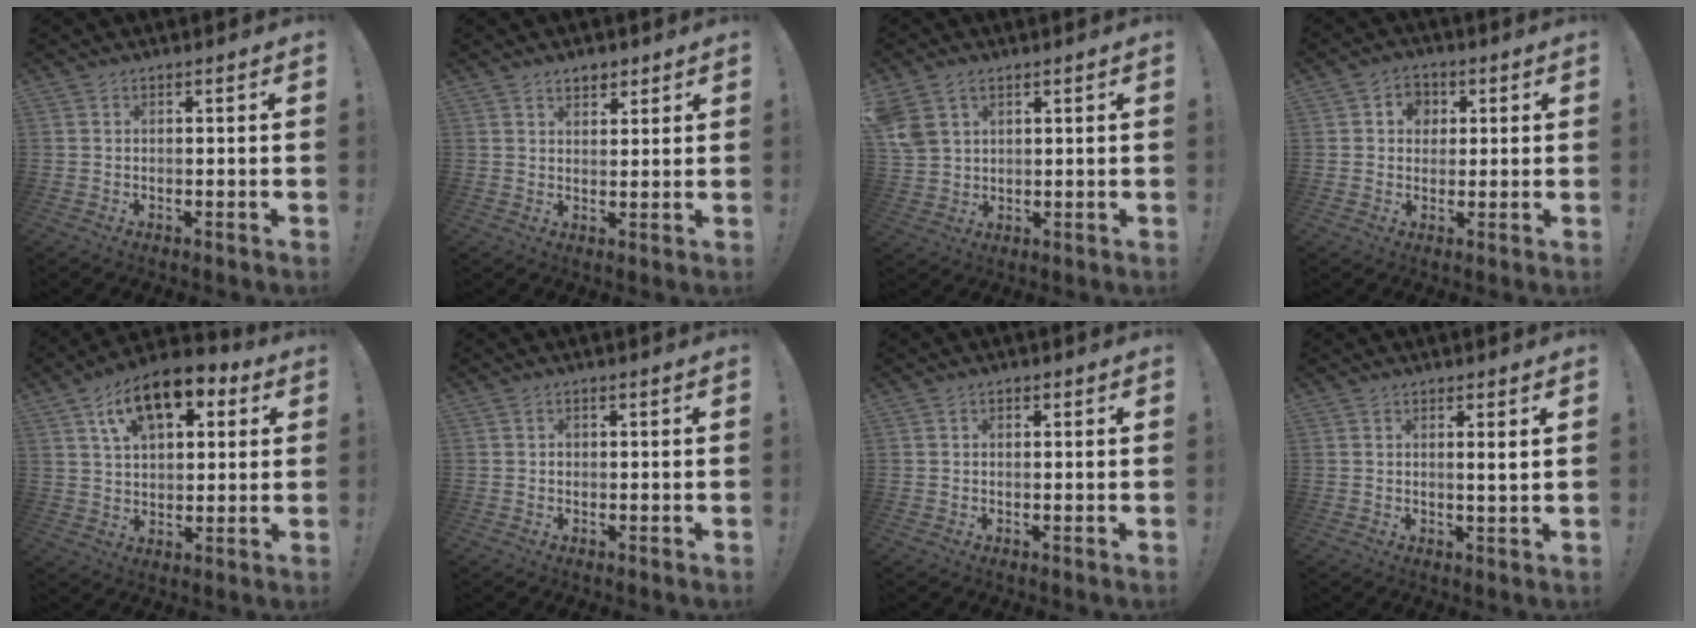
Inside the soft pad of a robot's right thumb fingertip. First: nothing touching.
{"total": 3.9, "force": [2.8, 2.5, 1.2], "torque": [-0.002, -0.016, 0.047]}
{"total": 7.0, "force": [3.8, 4.8, 3.3], "torque": [-0.056, -0.013, 0.077]}
{"total": 6.1, "force": [1.3, 5.6, 2.1], "torque": [-0.024, -0.002, 0.024]}
{"total": 14.5, "force": [7.4, 8.4, 9.4], "torque": [-0.146, -0.023, 0.132]}
{"total": 0.9, "force": [0.0, 0.9, 0.3], "torque": [-0.009, 0.005, 0.000]}
{"total": 0.9, "force": [0.0, 0.8, 0.5], "torque": [0.000, 0.001, -0.003]}
{"total": 2.5, "force": [1.2, -0.3, 2.1], "torque": [-0.028, -0.012, 0.016]}